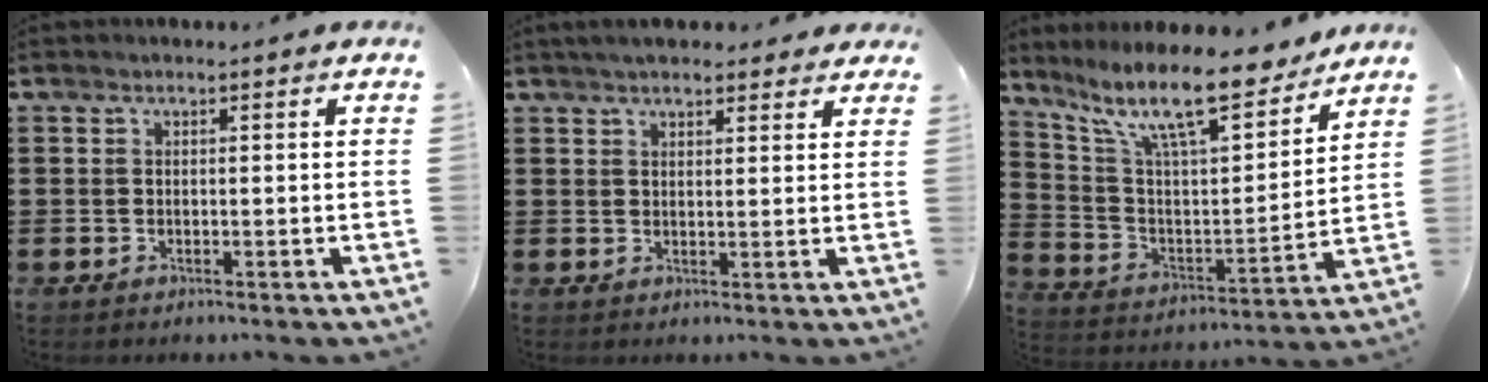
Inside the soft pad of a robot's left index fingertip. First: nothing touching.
{"total": 3.6, "force": [3.2, 0.8, 1.3], "torque": [-0.032, 0.000, 0.060]}
{"total": 13.8, "force": [11.0, 2.2, 8.0], "torque": [-0.175, -0.061, 0.188]}